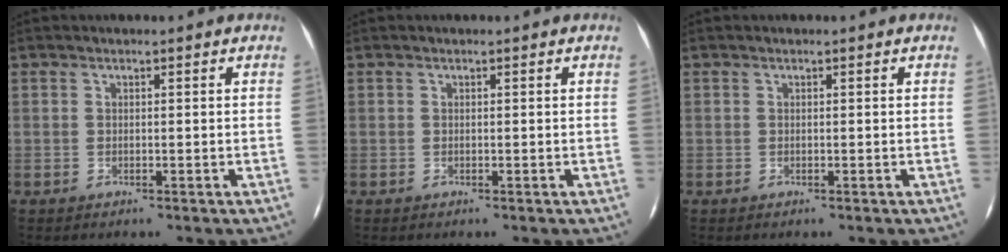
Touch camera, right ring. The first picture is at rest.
{"total": 0.0}
{"total": 0.0}